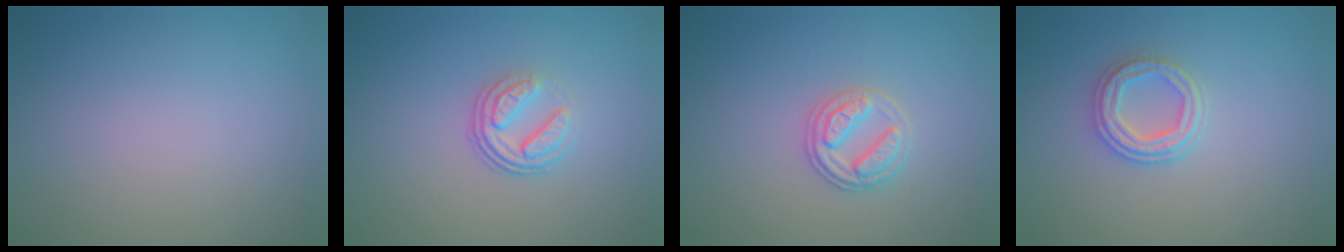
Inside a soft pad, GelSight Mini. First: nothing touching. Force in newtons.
{"total": 3.5, "press": 2.4, "slide": 2.5}
{"total": 2.7, "press": 2.6, "slide": 0.5}
{"total": 2.8, "press": 2.7, "slide": 0.8}